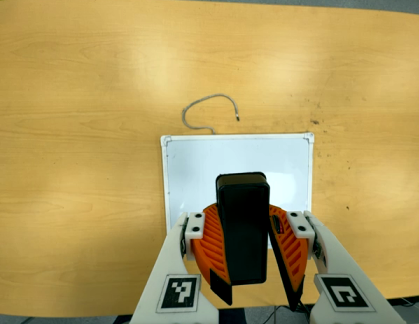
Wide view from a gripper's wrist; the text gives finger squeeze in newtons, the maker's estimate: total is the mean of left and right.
{"total": 10.7, "left": 10.9, "right": 10.5}